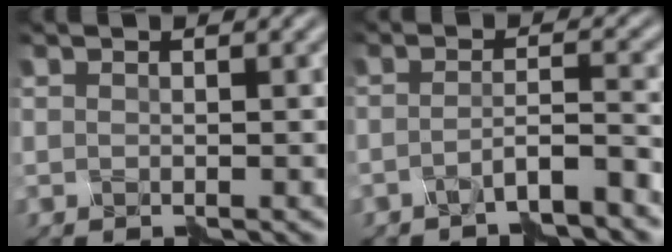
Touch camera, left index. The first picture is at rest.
{"total": 3.2, "force": [-2.2, 0.6, 2.2], "torque": [-0.028, 0.006, -0.051]}